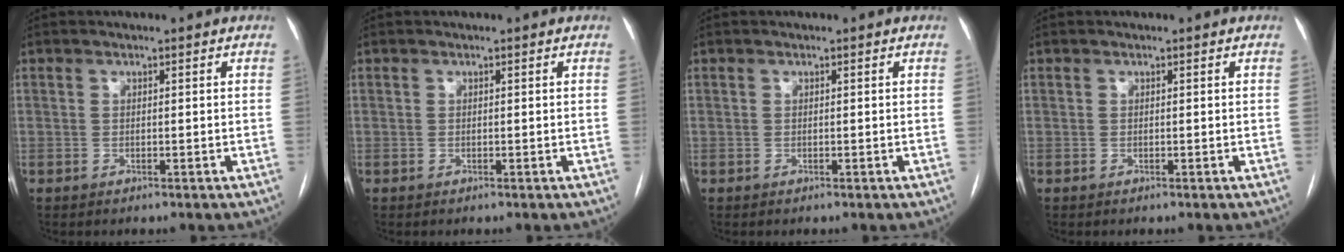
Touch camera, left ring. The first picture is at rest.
{"total": 0.0}
{"total": 0.0}
{"total": 0.0}